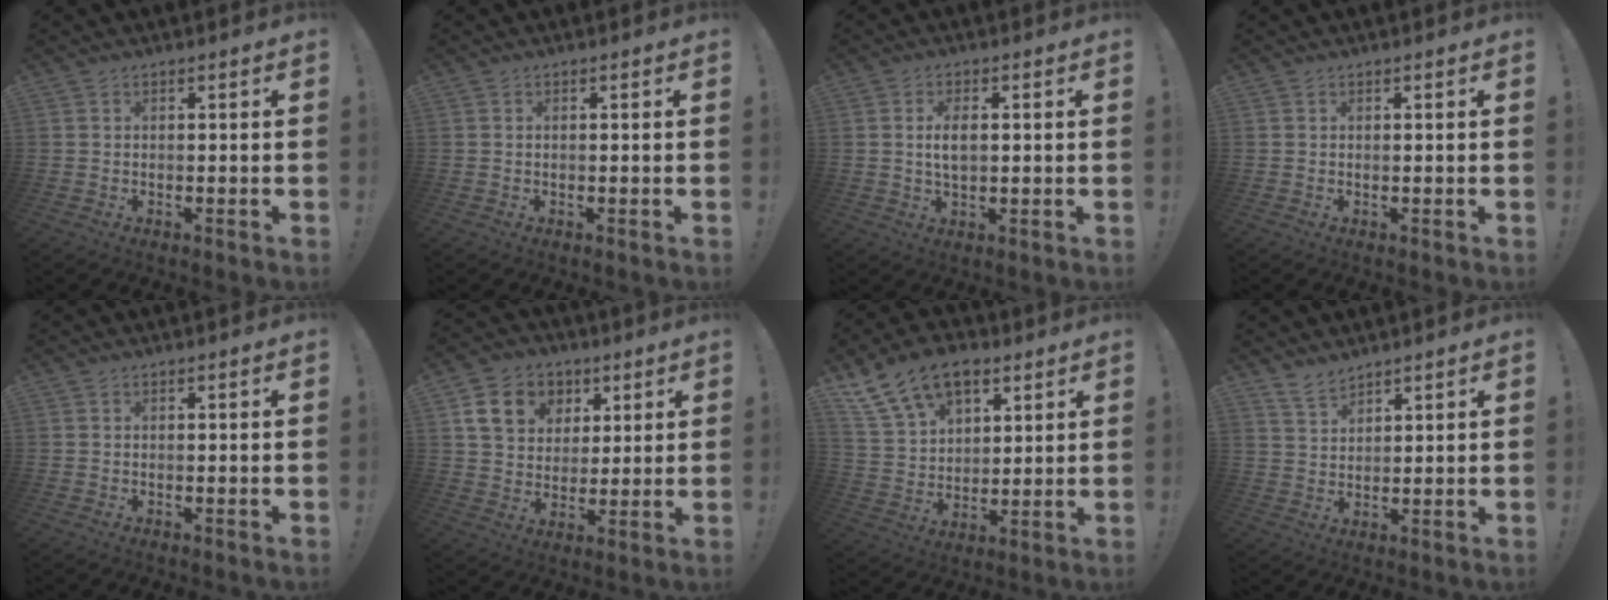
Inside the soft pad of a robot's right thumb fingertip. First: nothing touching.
{"total": 0.0}
{"total": 5.0, "force": [0.6, 2.4, 4.3], "torque": [-0.077, 0.000, 0.006]}
{"total": 0.0}
{"total": 0.0}
{"total": 13.6, "force": [5.6, 10.9, 5.8], "torque": [-0.073, -0.023, 0.113]}
{"total": 15.8, "force": [9.4, 9.9, 8.1], "torque": [-0.132, -0.053, 0.178]}
{"total": 5.2, "force": [4.7, 1.8, 1.3], "torque": [-0.024, -0.029, 0.089]}